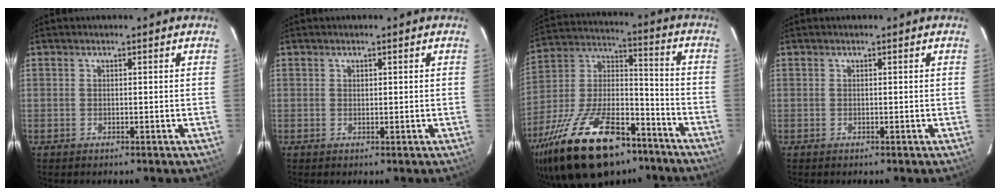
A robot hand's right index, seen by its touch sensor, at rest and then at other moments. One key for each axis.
{"total": 0.6, "fx": 0.3, "fy": 0.5, "fz": 0.1, "tx": 0.000, "ty": 0.003, "tz": 0.006}
{"total": 28.6, "fx": -18.6, "fy": 12.8, "fz": 17.6, "tx": -0.344, "ty": -0.002, "tz": -0.293}
{"total": 0.0}